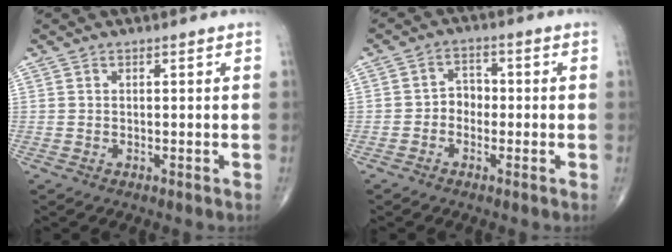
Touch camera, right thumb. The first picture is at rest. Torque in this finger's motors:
{"motor_torque": [-0.16, -0.05, 0.39, -0.06, -0.02]}